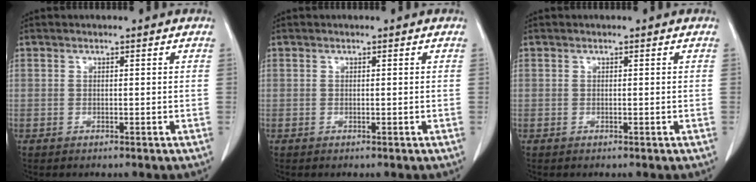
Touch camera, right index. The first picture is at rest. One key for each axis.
{"total": 0.0}
{"total": 0.0}